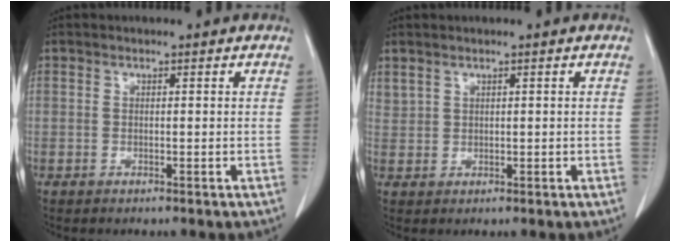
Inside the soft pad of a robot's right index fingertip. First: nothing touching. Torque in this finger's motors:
{"motor_torque": [-0.45, 0.26, -0.02, -0.01]}